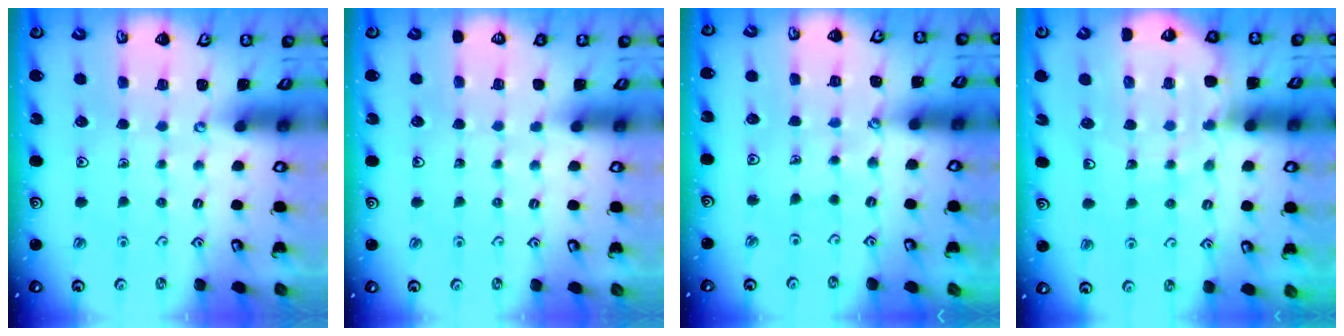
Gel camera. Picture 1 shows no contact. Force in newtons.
{"total": 0.0}
{"total": 0.6, "press": 0.6, "slide": 0.1}
{"total": 8.6, "press": 8.1, "slide": 2.7}